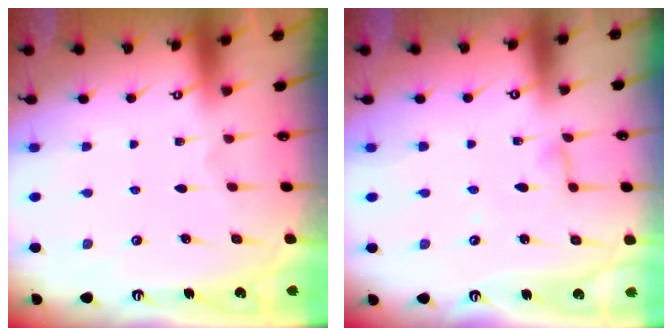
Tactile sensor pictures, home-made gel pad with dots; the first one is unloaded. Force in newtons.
{"total": 3.6, "press": 3.6, "slide": 0.2}